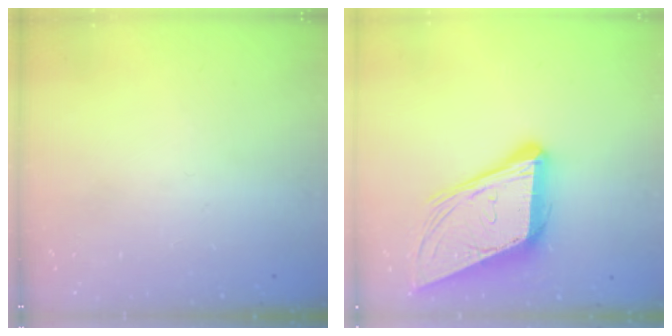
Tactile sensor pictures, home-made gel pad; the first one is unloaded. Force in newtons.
{"total": 15.8, "press": 15.2, "slide": 4.2}